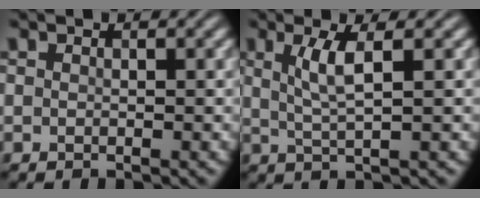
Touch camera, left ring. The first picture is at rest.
{"total": 3.0, "force": [1.0, 0.6, 2.8], "torque": [-0.056, 0.001, 0.022]}